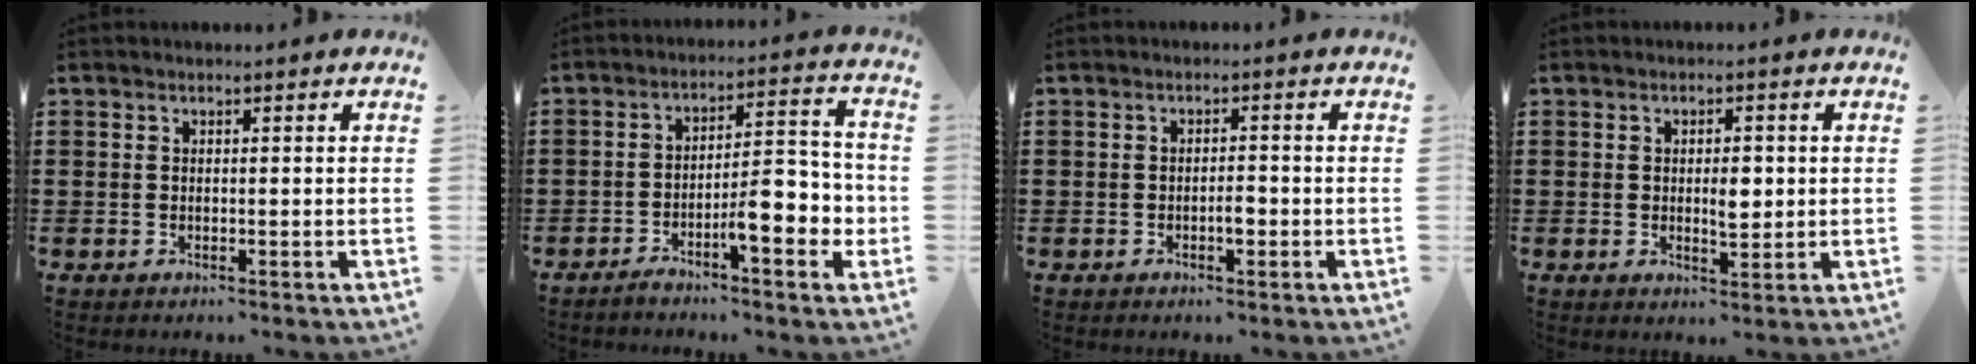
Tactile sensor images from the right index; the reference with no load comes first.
{"total": 8.0, "force": [-3.4, 2.1, 7.0], "torque": [-0.097, -0.008, -0.061]}
{"total": 2.1, "force": [-0.7, 0.7, 1.8], "torque": [-0.034, 0.001, -0.013]}
{"total": 3.7, "force": [0.2, 1.6, 3.4], "torque": [-0.050, -0.003, -0.001]}